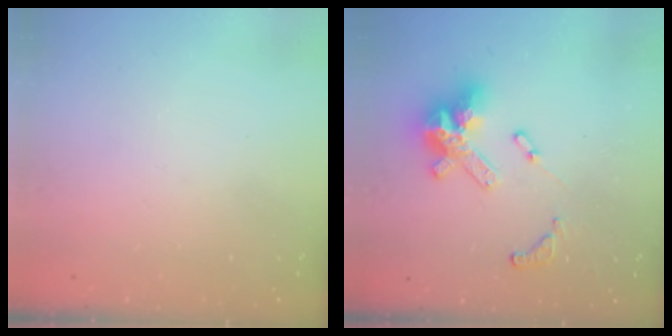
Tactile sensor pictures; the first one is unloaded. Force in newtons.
{"total": 16.1, "press": 16.0, "slide": 1.3}